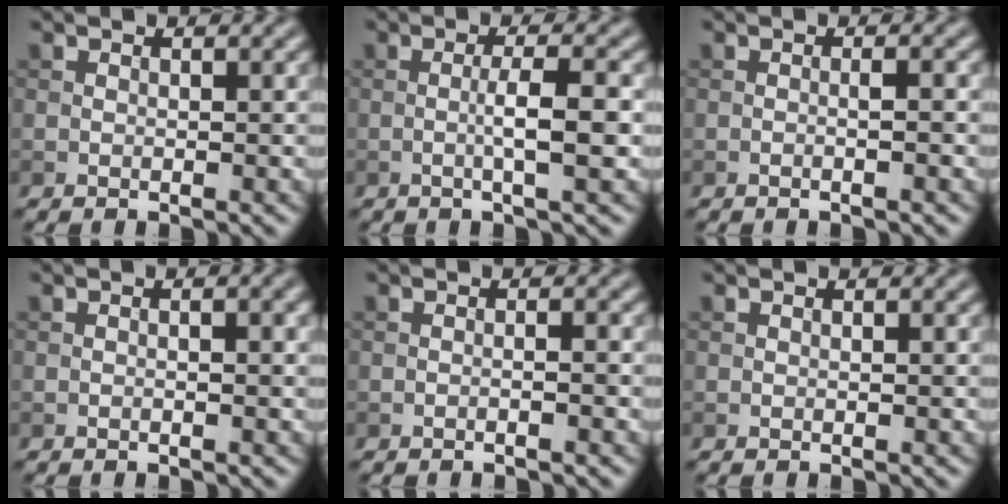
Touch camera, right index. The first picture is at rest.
{"total": 3.3, "force": [-0.4, 0.4, 3.2], "torque": [-0.054, 0.003, -0.011]}
{"total": 1.3, "force": [-0.2, 0.4, 1.3], "torque": [-0.005, -0.005, -0.009]}
{"total": 1.8, "force": [0.2, 0.5, 1.8], "torque": [-0.022, -0.010, -0.004]}
{"total": 1.0, "force": [-0.5, 0.1, 0.8], "torque": [-0.015, 0.002, -0.012]}
{"total": 0.0}